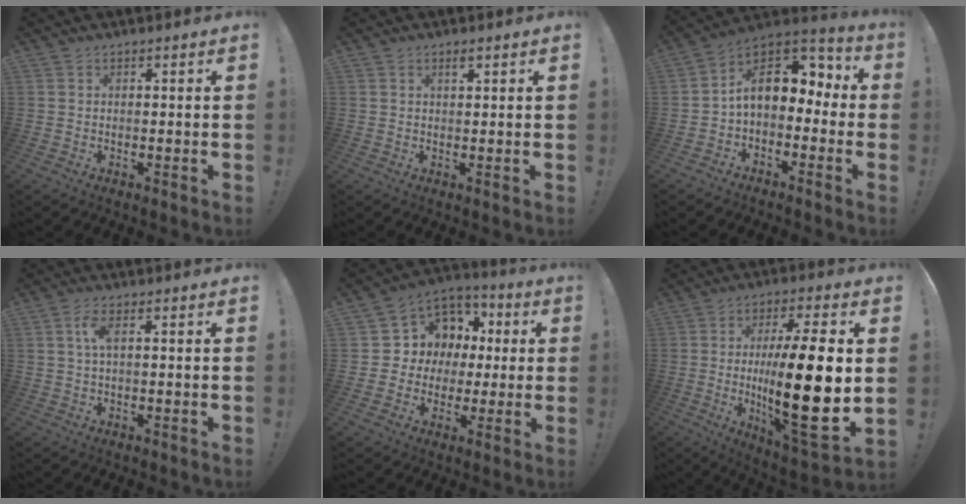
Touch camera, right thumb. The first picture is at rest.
{"total": 1.4, "force": [1.0, 0.4, 1.0], "torque": [-0.014, -0.003, 0.015]}
{"total": 12.3, "force": [2.3, 8.7, 8.4], "torque": [-0.110, -0.002, 0.047]}
{"total": 4.0, "force": [1.0, 1.1, 3.7], "torque": [-0.065, 0.000, 0.014]}
{"total": 9.9, "force": [0.9, 9.6, 2.3], "torque": [-0.028, -0.010, 0.036]}
{"total": 21.3, "force": [-0.3, 4.8, 20.8], "torque": [-0.342, -0.022, -0.007]}